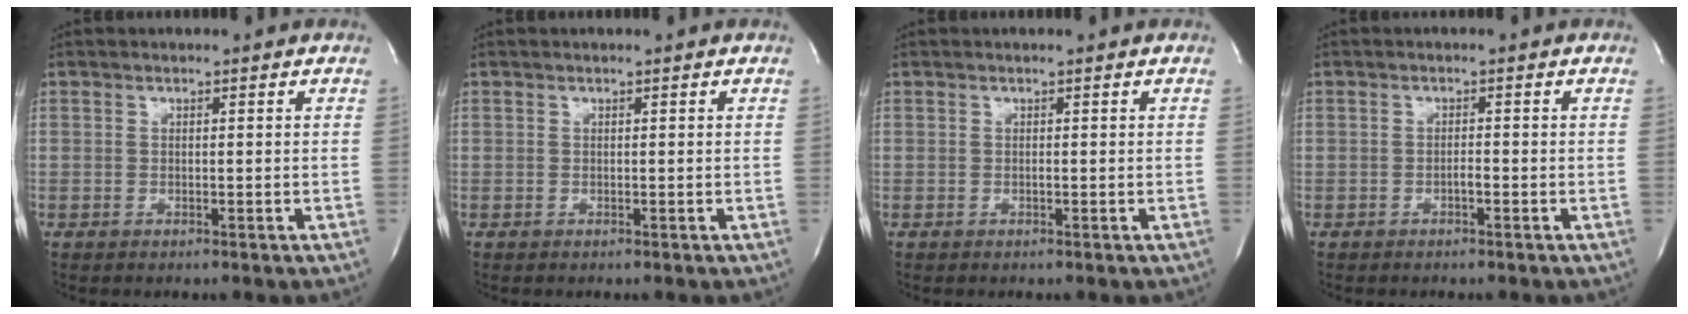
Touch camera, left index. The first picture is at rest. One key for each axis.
{"total": 0.0}
{"total": 0.0}
{"total": 0.8, "fx": -0.5, "fy": 0.1, "fz": 0.7, "tx": -0.012, "ty": 0.002, "tz": -0.009}